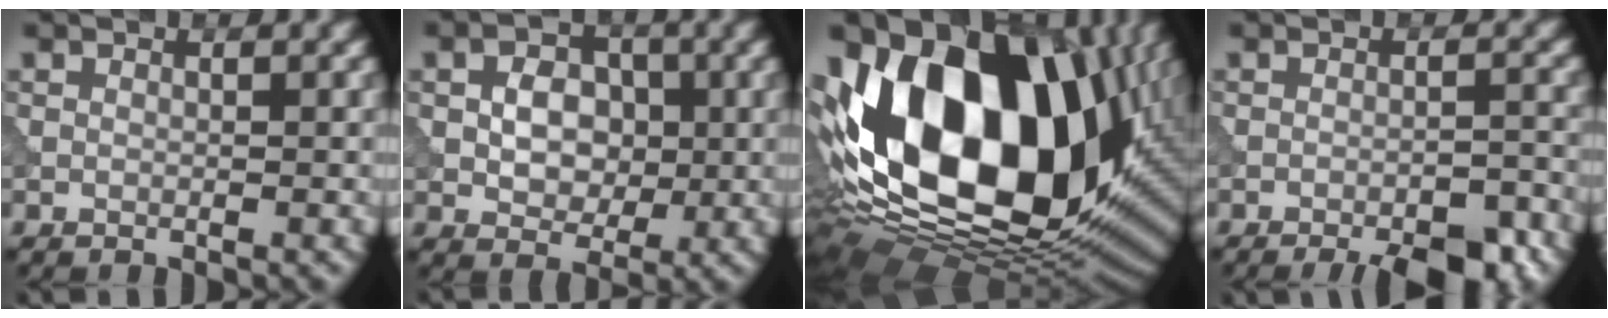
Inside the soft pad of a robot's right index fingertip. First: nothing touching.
{"total": 4.0, "force": [-0.1, 3.0, 2.6], "torque": [-0.039, 0.000, -0.007]}
{"total": 18.6, "force": [3.7, 11.7, 13.9], "torque": [-0.250, 0.012, 0.052]}
{"total": 5.8, "force": [-4.3, 1.1, 3.7], "torque": [-0.047, 0.003, -0.059]}